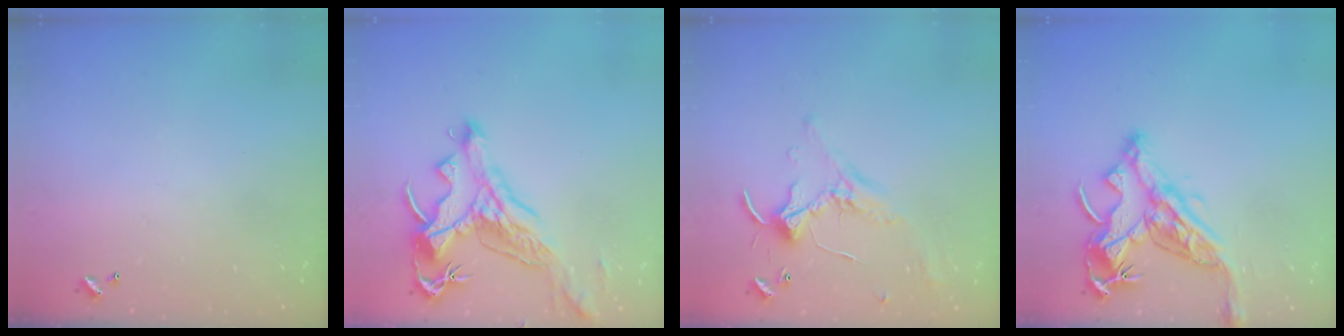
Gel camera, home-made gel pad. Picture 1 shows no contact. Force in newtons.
{"total": 2.2, "press": 1.7, "slide": 1.3}
{"total": 0.9, "press": 0.8, "slide": 0.4}
{"total": 16.2, "press": 16.1, "slide": 2.1}